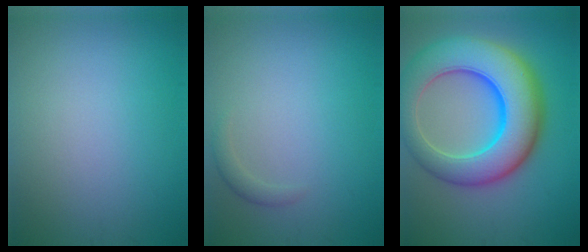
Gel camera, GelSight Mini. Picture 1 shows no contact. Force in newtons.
{"total": 1.0, "press": 1.0, "slide": 0.0}
{"total": 11.8, "press": 11.8, "slide": 0.4}